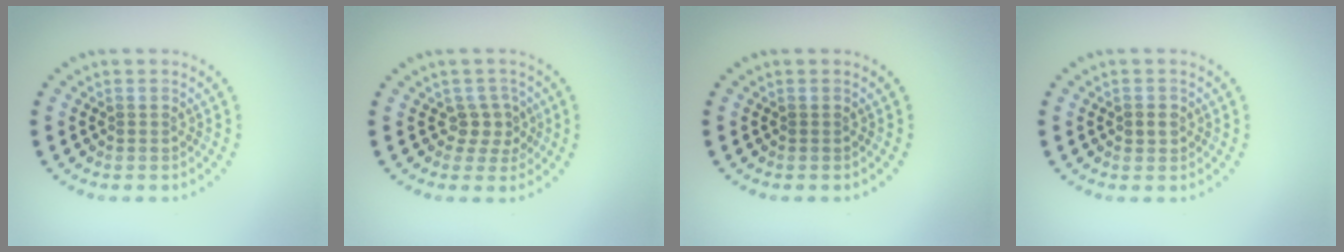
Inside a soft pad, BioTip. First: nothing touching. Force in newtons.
{"total": 2.2, "press": 1.7, "slide": 1.4}
{"total": 0.0}
{"total": 1.1, "press": 1.0, "slide": 0.4}